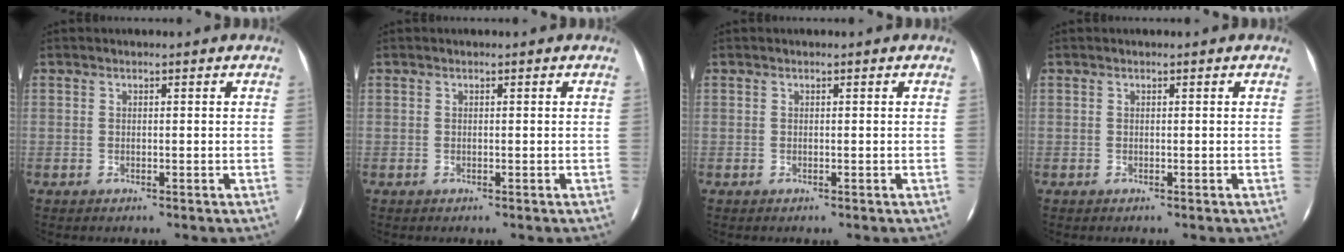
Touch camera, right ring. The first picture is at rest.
{"total": 0.0}
{"total": 0.0}
{"total": 0.0}